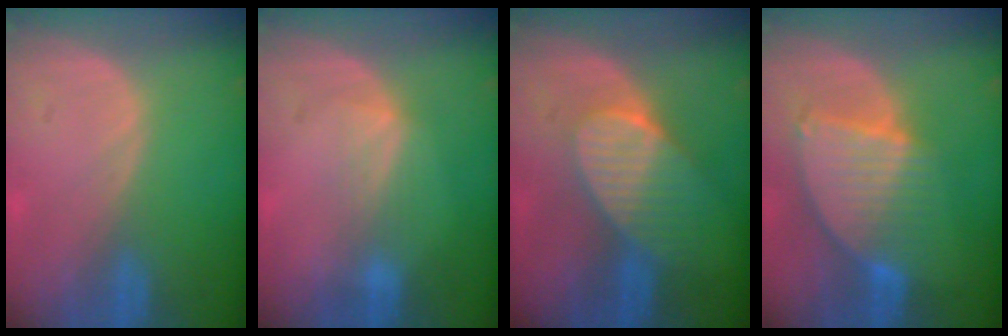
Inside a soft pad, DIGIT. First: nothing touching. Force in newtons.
{"total": 2.7, "press": 2.7, "slide": 0.4}
{"total": 7.3, "press": 6.8, "slide": 2.7}
{"total": 8.5, "press": 7.5, "slide": 4.1}